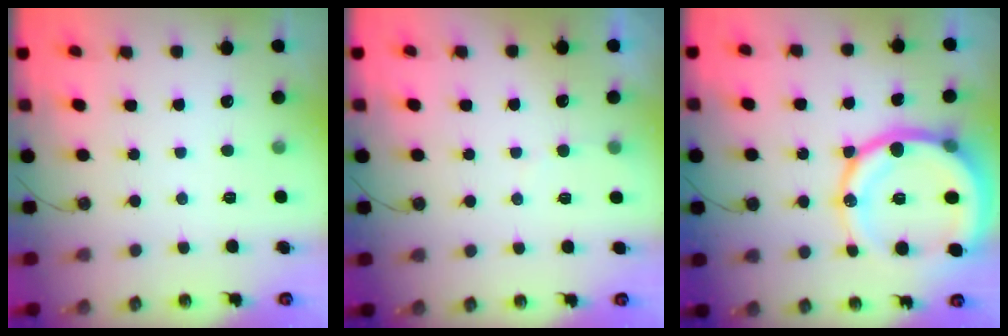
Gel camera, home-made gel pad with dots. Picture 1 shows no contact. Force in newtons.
{"total": 2.6, "press": 2.6, "slide": 0.3}
{"total": 23.7, "press": 23.4, "slide": 3.8}